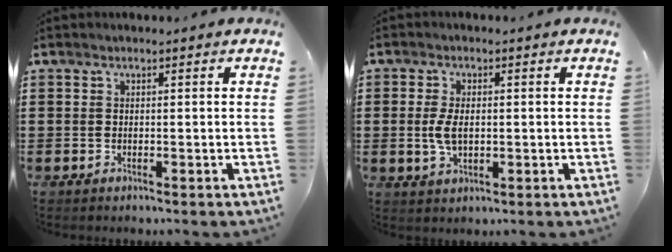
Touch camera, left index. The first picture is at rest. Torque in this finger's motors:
{"motor_torque": [1.07, 1.07, 0.23, 0.06]}